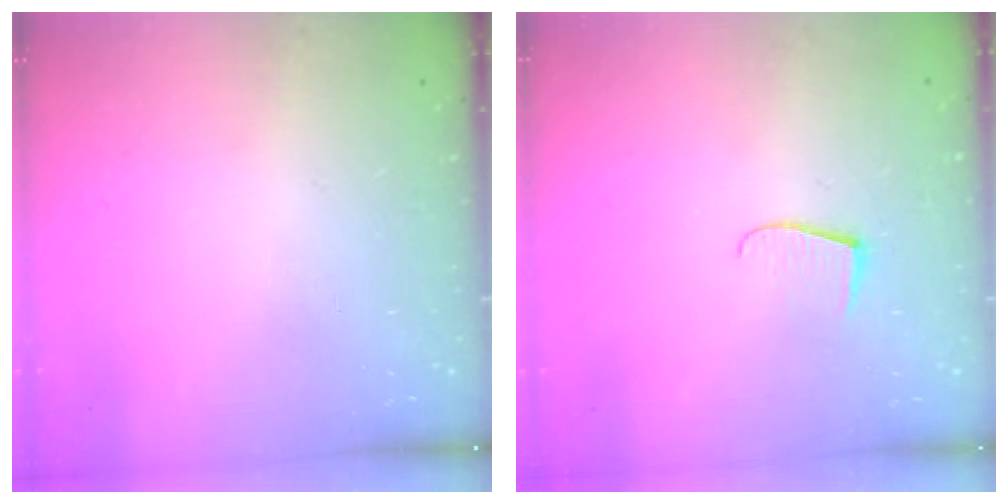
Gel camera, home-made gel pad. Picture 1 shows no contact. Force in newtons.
{"total": 5.9, "press": 5.9, "slide": 0.4}